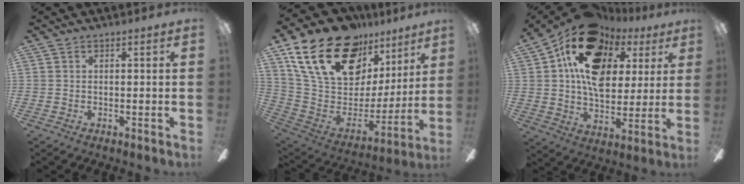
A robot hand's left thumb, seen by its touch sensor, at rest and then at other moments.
{"total": 26.0, "force": [16.1, 14.2, 14.5], "torque": [-0.259, -0.088, 0.305]}
{"total": 20.1, "force": [9.2, 13.5, 11.8], "torque": [-0.214, -0.029, 0.170]}